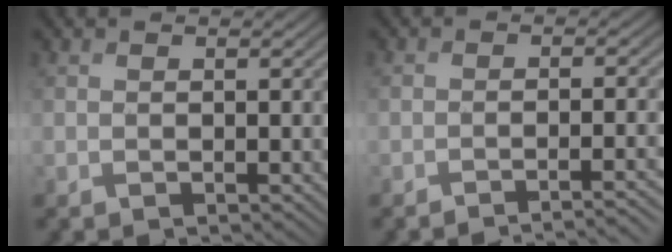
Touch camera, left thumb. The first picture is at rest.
{"total": 3.0, "force": [-2.4, 0.3, 1.9], "torque": [-0.022, 0.004, -0.043]}